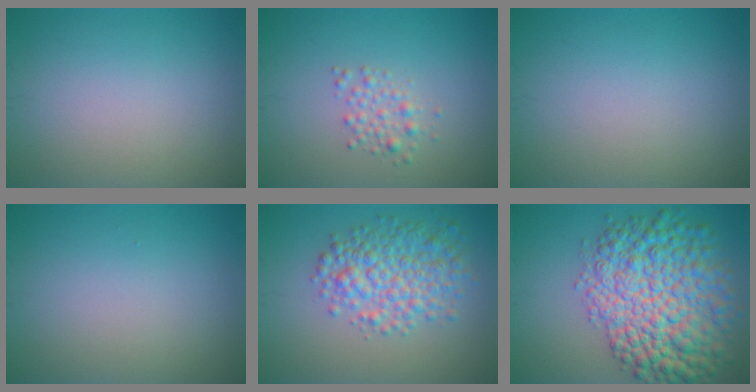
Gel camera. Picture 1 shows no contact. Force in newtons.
{"total": 1.7, "press": 1.7, "slide": 0.0}
{"total": 0.0}
{"total": 0.0}
{"total": 5.2, "press": 5.2, "slide": 0.1}
{"total": 11.3, "press": 11.3, "slide": 0.3}